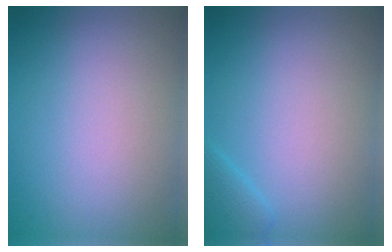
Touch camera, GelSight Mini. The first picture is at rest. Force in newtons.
{"total": 1.4, "press": 1.4, "slide": 0.1}